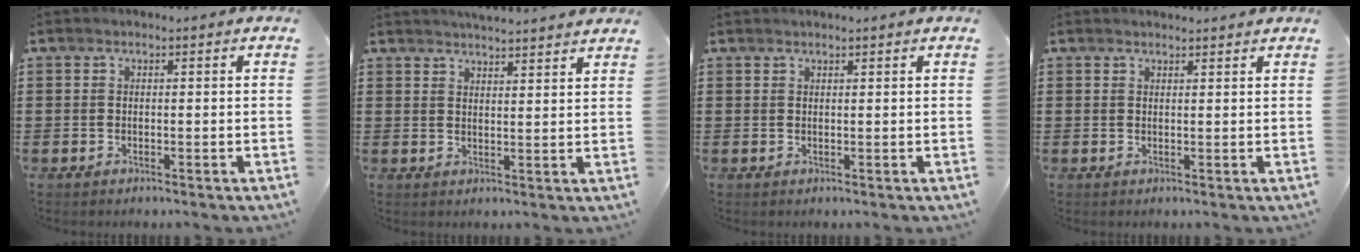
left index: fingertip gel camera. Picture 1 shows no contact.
{"total": 3.3, "force": [3.2, -0.3, 0.3], "torque": [-0.016, -0.013, 0.059]}
{"total": 0.7, "force": [0.7, -0.1, 0.2], "torque": [-0.005, -0.003, 0.013]}
{"total": 1.1, "force": [1.1, 0.0, 0.1], "torque": [-0.005, -0.001, 0.022]}